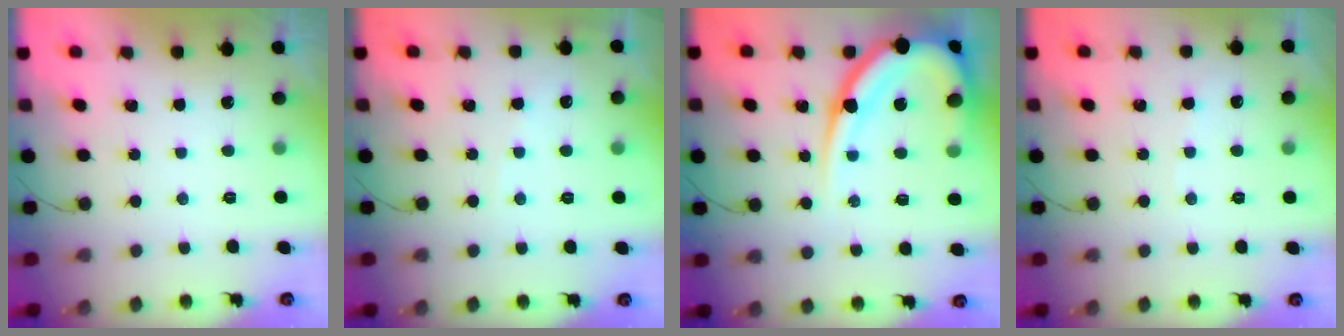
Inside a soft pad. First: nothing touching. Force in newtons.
{"total": 2.3, "press": 2.3, "slide": 0.4}
{"total": 18.5, "press": 18.4, "slide": 1.8}
{"total": 2.0, "press": 2.0, "slide": 0.3}